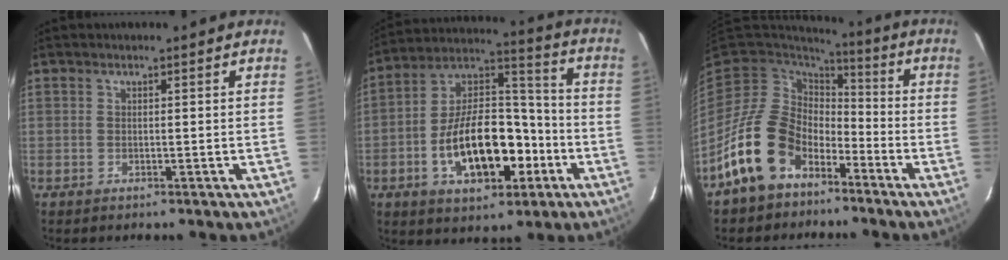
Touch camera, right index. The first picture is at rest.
{"total": 18.9, "force": [-6.5, 9.9, 14.7], "torque": [-0.265, 0.030, -0.095]}
{"total": 15.1, "force": [-8.8, 10.3, 6.7], "torque": [-0.147, 0.018, -0.143]}